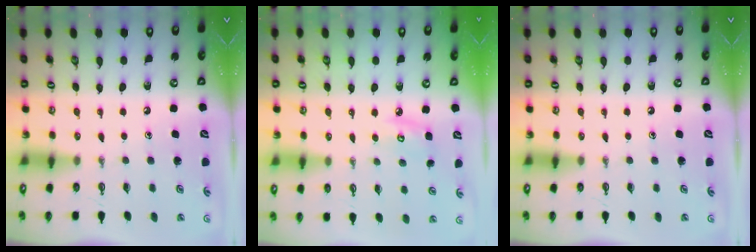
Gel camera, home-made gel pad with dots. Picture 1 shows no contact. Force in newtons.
{"total": 6.4, "press": 6.4, "slide": 0.5}
{"total": 0.0}